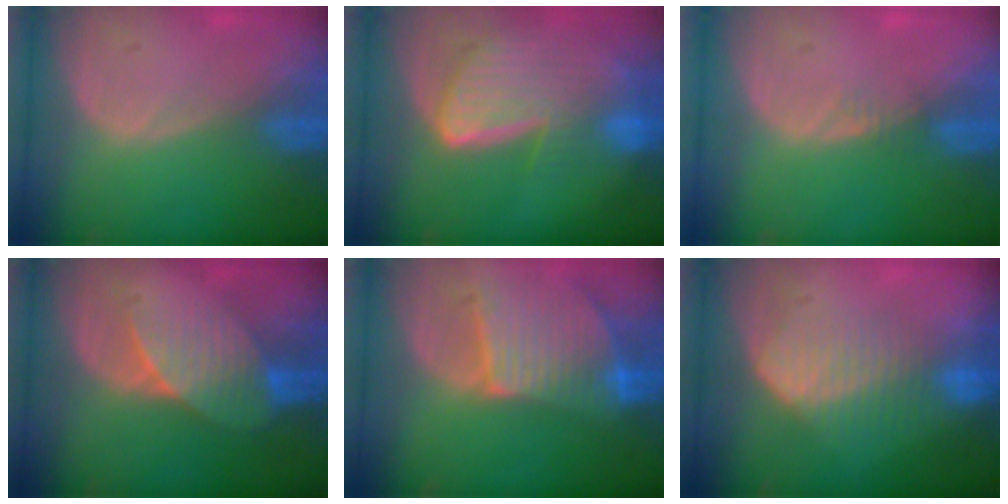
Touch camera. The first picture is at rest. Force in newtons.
{"total": 9.4, "press": 8.1, "slide": 4.8}
{"total": 1.3, "press": 1.2, "slide": 0.2}
{"total": 7.3, "press": 6.9, "slide": 2.5}
{"total": 9.6, "press": 8.5, "slide": 4.6}
{"total": 6.9, "press": 6.7, "slide": 1.4}